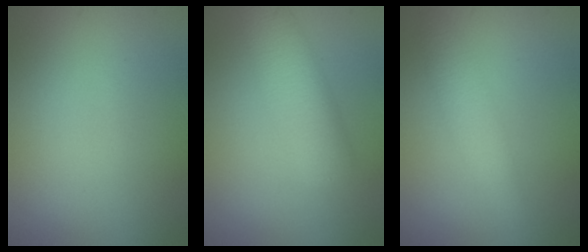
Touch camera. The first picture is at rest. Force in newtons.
{"total": 4.9, "press": 4.9, "slide": 0.1}
{"total": 2.9, "press": 2.9, "slide": 0.1}